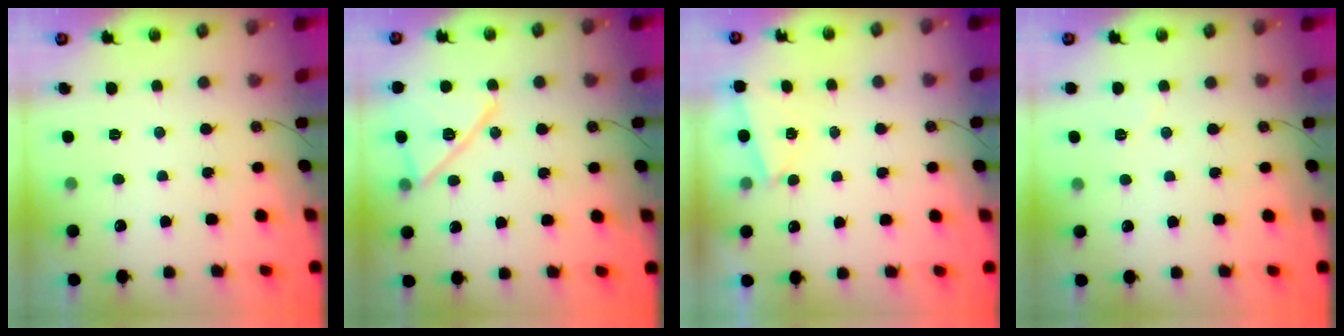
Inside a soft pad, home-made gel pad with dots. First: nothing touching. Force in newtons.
{"total": 15.5, "press": 15.4, "slide": 1.1}
{"total": 2.0, "press": 0.9, "slide": 1.8}
{"total": 4.1, "press": 3.1, "slide": 2.7}